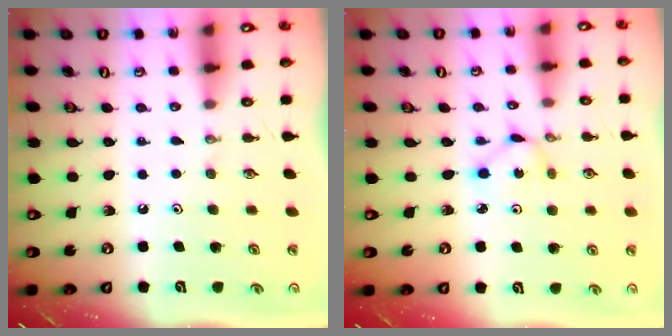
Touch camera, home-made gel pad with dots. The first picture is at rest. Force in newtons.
{"total": 1.9, "press": 1.9, "slide": 0.2}